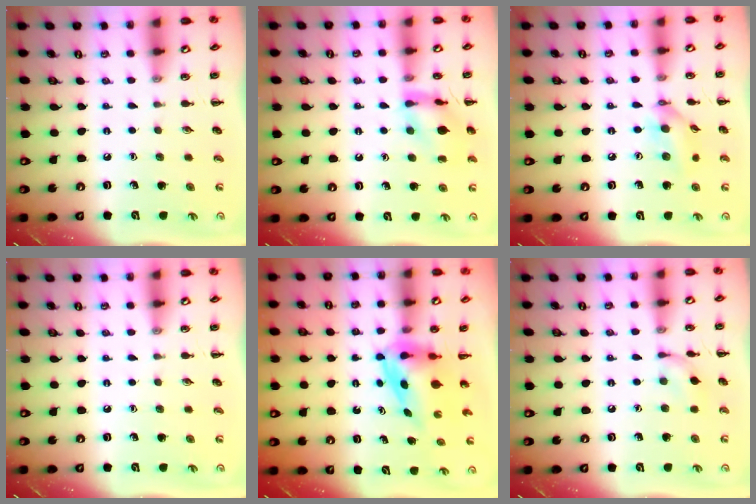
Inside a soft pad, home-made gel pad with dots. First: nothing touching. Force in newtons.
{"total": 13.2, "press": 13.2, "slide": 0.7}
{"total": 10.9, "press": 10.8, "slide": 1.7}
{"total": 0.0}
{"total": 4.0, "press": 3.9, "slide": 0.7}
{"total": 6.9, "press": 6.8, "slide": 0.9}